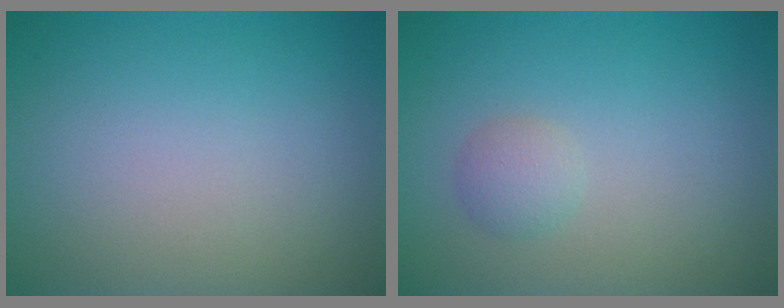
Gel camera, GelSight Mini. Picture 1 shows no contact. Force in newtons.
{"total": 1.4, "press": 1.4, "slide": 0.1}